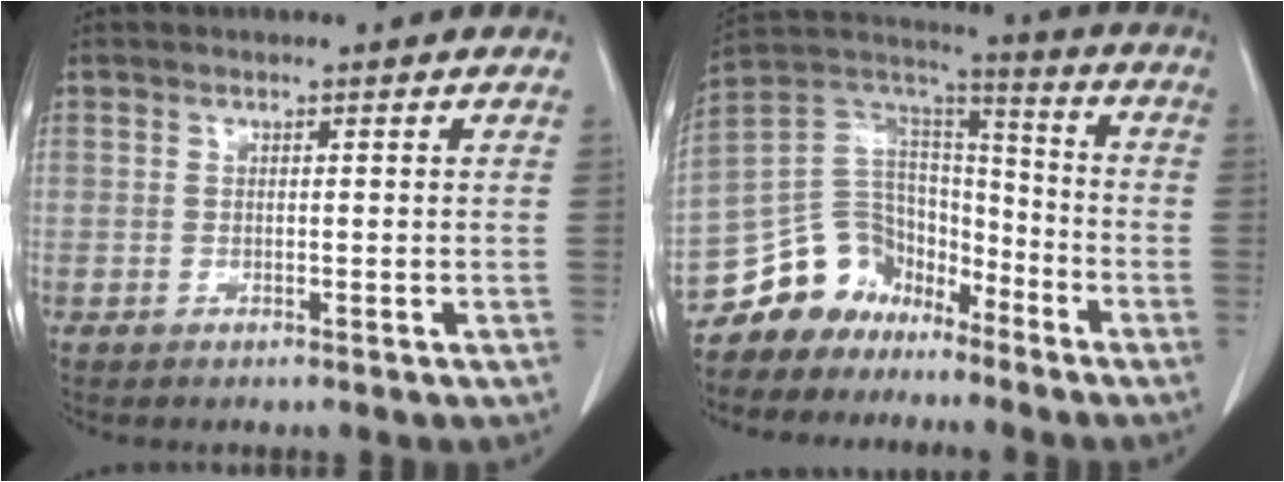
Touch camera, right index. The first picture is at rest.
{"total": 12.1, "force": [-8.7, 8.3, 1.6], "torque": [-0.036, 0.087, -0.154]}